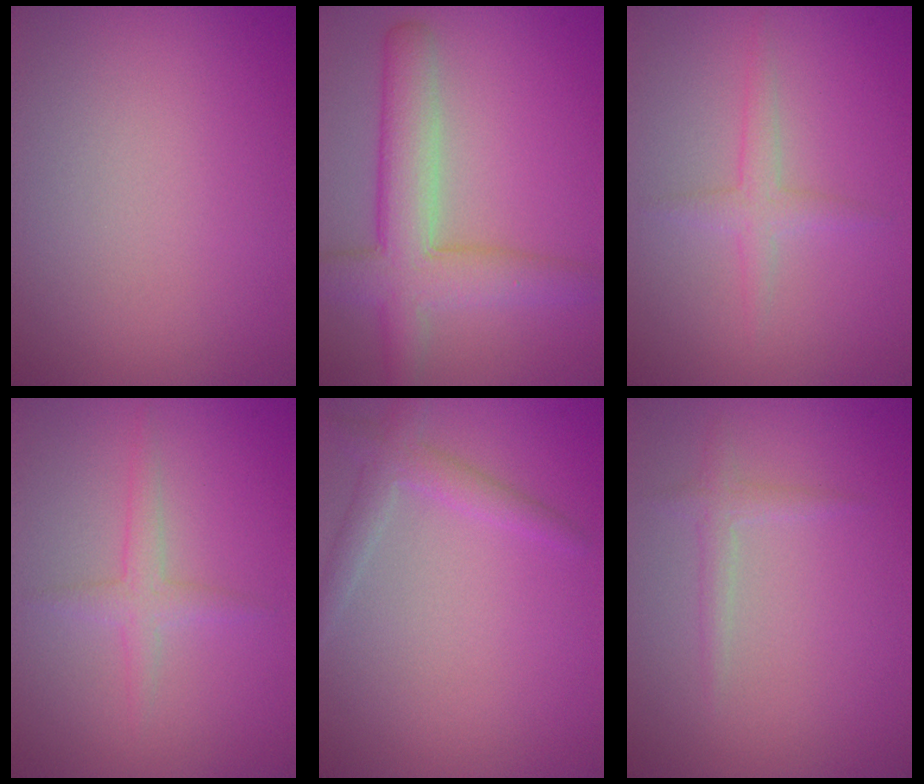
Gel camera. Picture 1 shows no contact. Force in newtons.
{"total": 6.2, "press": 6.2, "slide": 0.2}
{"total": 1.7, "press": 1.7, "slide": 0.0}
{"total": 1.7, "press": 1.7, "slide": 0.0}
{"total": 2.2, "press": 2.2, "slide": 0.2}
{"total": 1.3, "press": 1.3, "slide": 0.0}